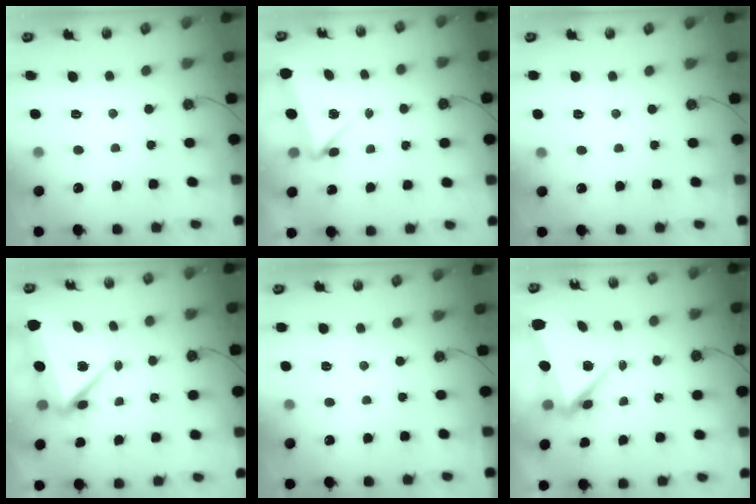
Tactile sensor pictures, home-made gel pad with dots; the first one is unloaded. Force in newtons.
{"total": 6.2, "press": 6.2, "slide": 0.3}
{"total": 3.0, "press": 2.0, "slide": 2.2}
{"total": 9.2, "press": 8.3, "slide": 4.1}
{"total": 3.0, "press": 2.0, "slide": 2.2}
{"total": 6.7, "press": 6.6, "slide": 1.5}